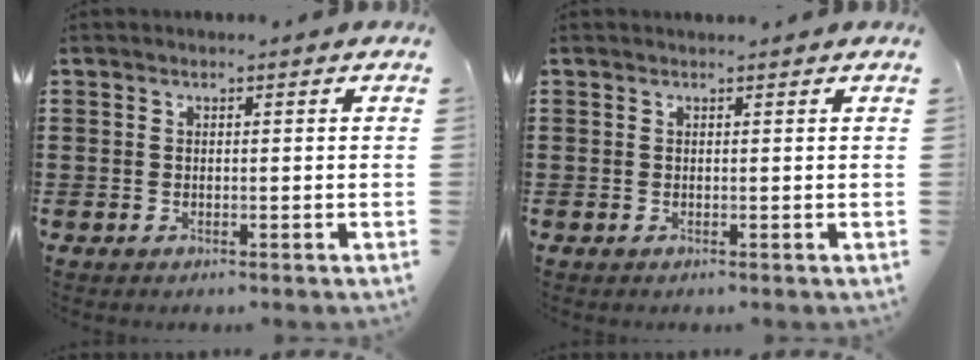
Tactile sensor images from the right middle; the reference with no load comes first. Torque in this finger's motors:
{"motor_torque": [0.03, -0.07, -0.02, -0.01]}